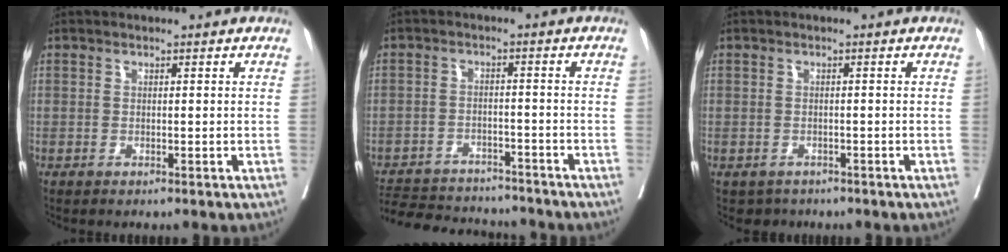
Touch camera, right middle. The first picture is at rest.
{"total": 13.8, "force": [-12.8, 3.7, 3.6], "torque": [-0.068, 0.007, -0.180]}
{"total": 2.4, "force": [-1.7, 1.6, 0.1], "torque": [-0.005, 0.003, -0.027]}